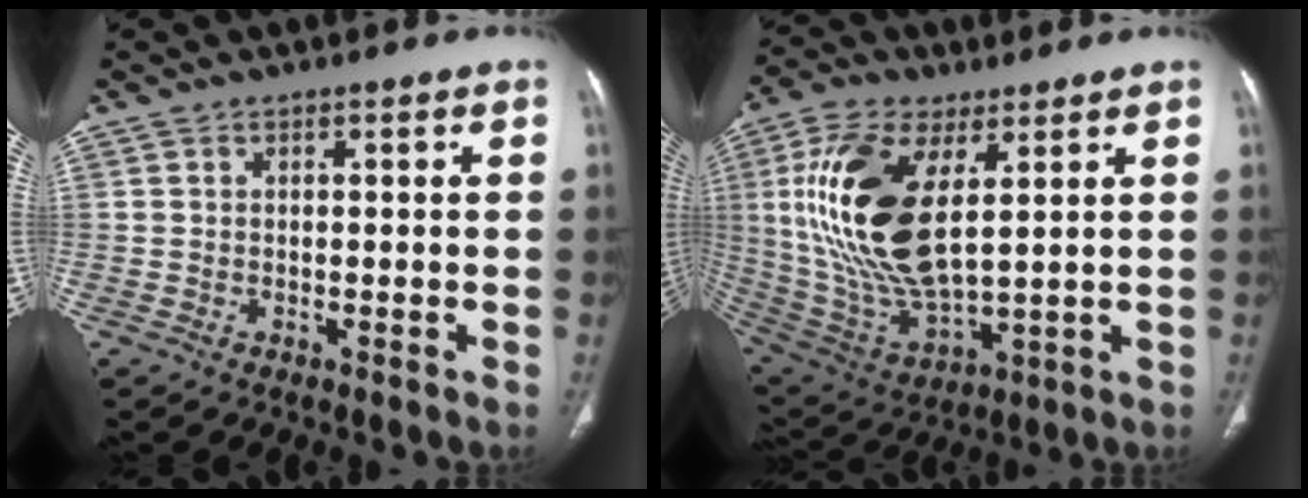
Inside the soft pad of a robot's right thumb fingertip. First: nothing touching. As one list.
[{"total": 20.9, "force": [5.1, 9.4, 17.9], "torque": [-0.371, -0.024, 0.104]}]